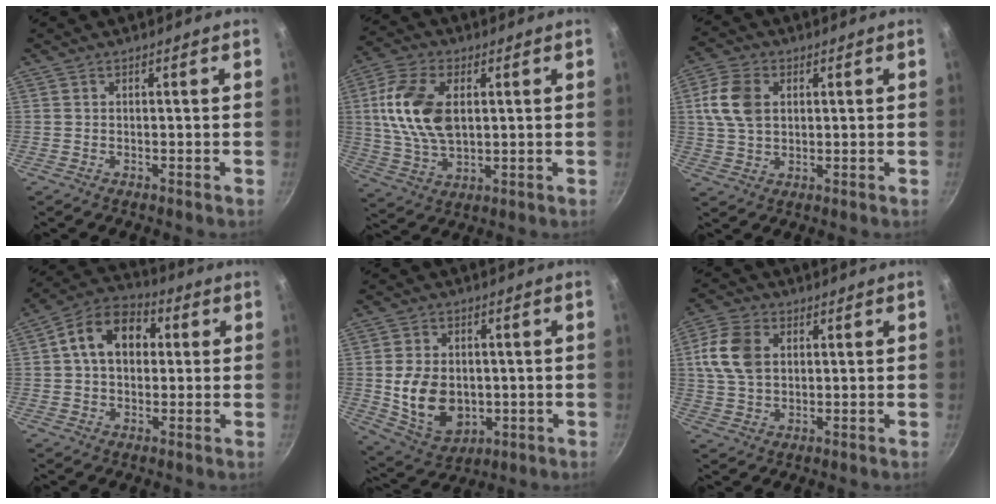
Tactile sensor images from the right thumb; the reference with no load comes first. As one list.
[{"total": 14.1, "force": [2.4, 8.4, 11.1], "torque": [-0.206, -0.004, 0.045]}, {"total": 8.7, "force": [2.0, 6.1, 6.0], "torque": [-0.104, 0.007, 0.034]}, {"total": 12.3, "force": [2.1, 8.8, 8.3], "torque": [-0.103, 0.026, 0.014]}, {"total": 13.0, "force": [-0.9, 9.6, 8.7], "torque": [-0.132, -0.008, 0.003]}, {"total": 9.8, "force": [2.1, 6.8, 6.6], "torque": [-0.116, 0.007, 0.035]}]